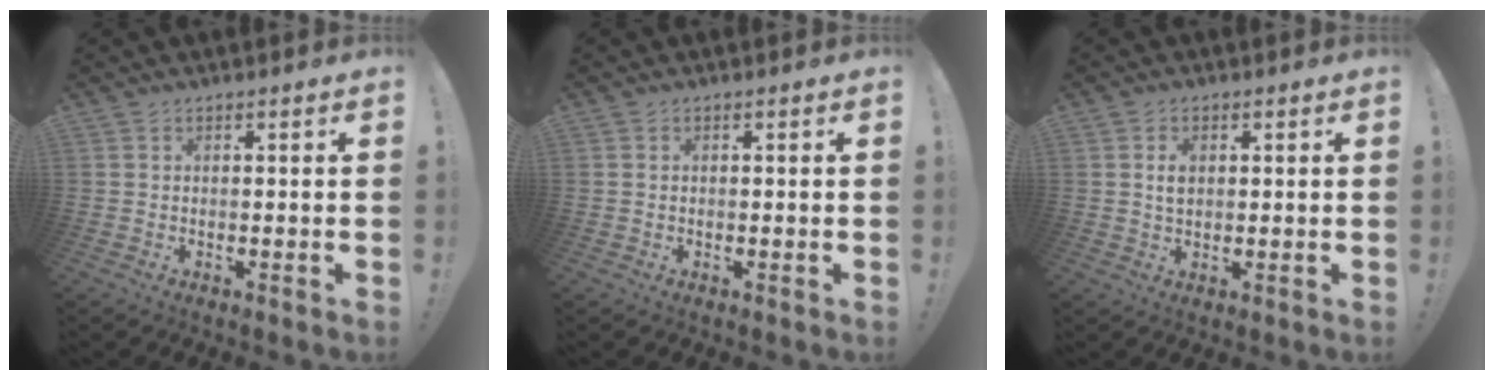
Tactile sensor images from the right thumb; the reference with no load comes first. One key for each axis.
{"total": 0.6, "fx": 0.1, "fy": 0.5, "fz": 0.1, "tx": -0.008, "ty": 0.006, "tz": 0.002}
{"total": 3.1, "fx": 0.6, "fy": 2.1, "fz": 2.2, "tx": -0.024, "ty": -0.004, "tz": 0.006}